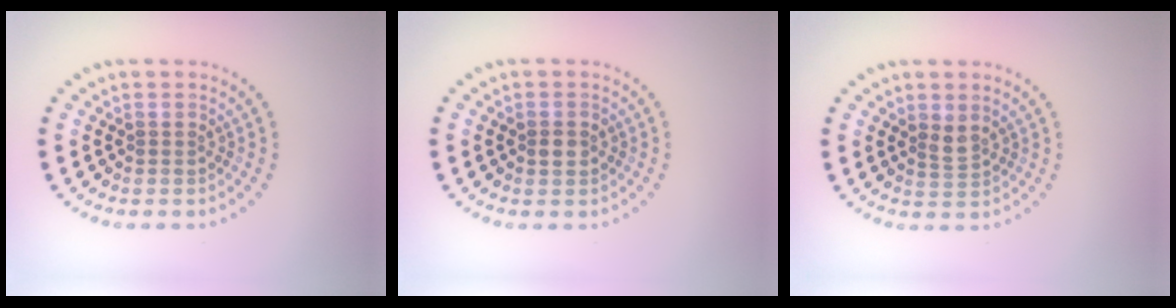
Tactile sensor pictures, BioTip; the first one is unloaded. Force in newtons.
{"total": 1.5, "press": 1.5, "slide": 0.1}
{"total": 1.4, "press": 1.0, "slide": 0.9}